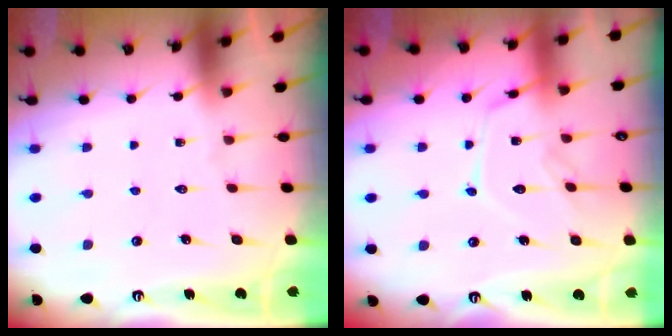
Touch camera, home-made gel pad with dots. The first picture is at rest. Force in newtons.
{"total": 12.7, "press": 12.7, "slide": 0.6}